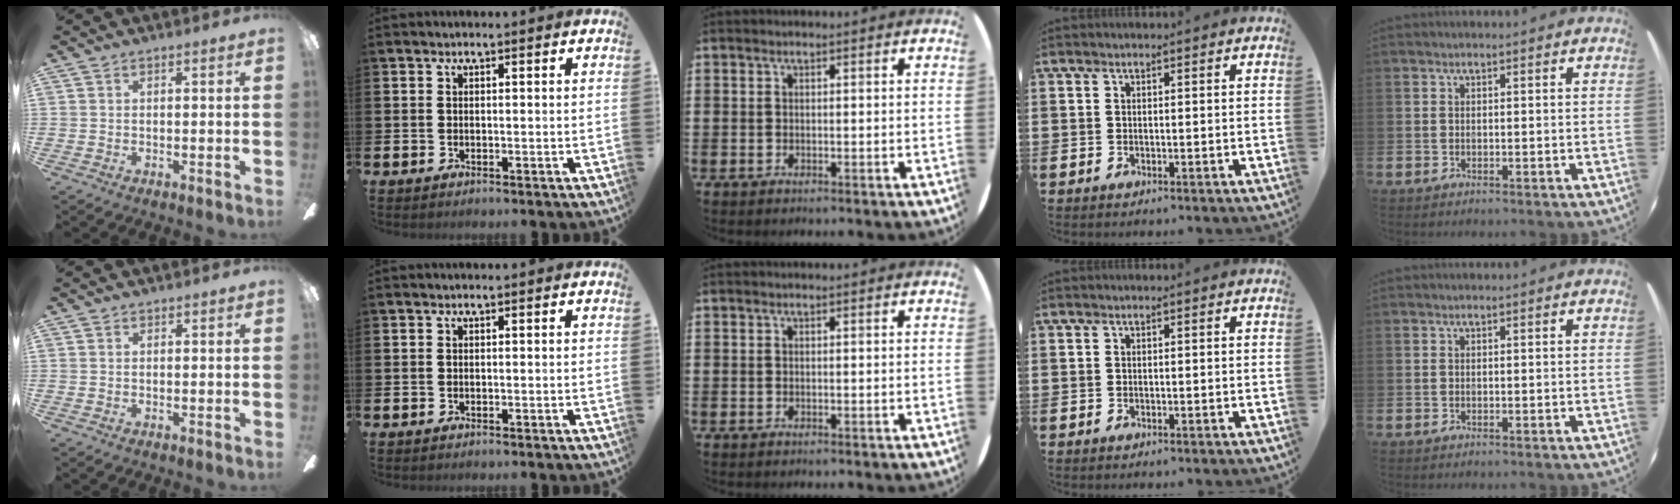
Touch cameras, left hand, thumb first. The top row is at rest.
{}